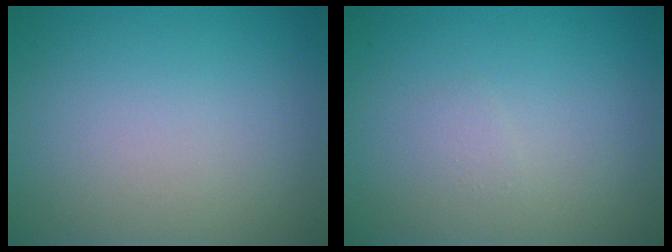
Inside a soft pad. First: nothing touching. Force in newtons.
{"total": 0.6, "press": 0.6, "slide": 0.0}